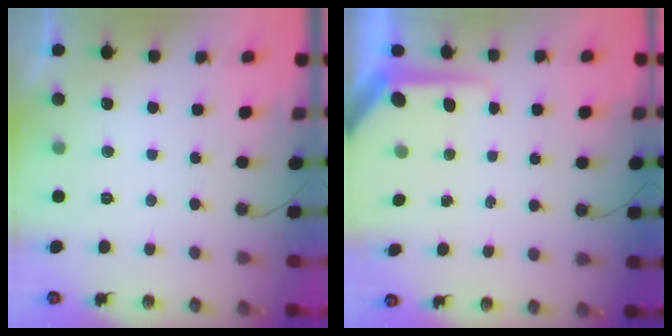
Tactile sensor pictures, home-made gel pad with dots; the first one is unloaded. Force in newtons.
{"total": 7.5, "press": 7.4, "slide": 0.9}